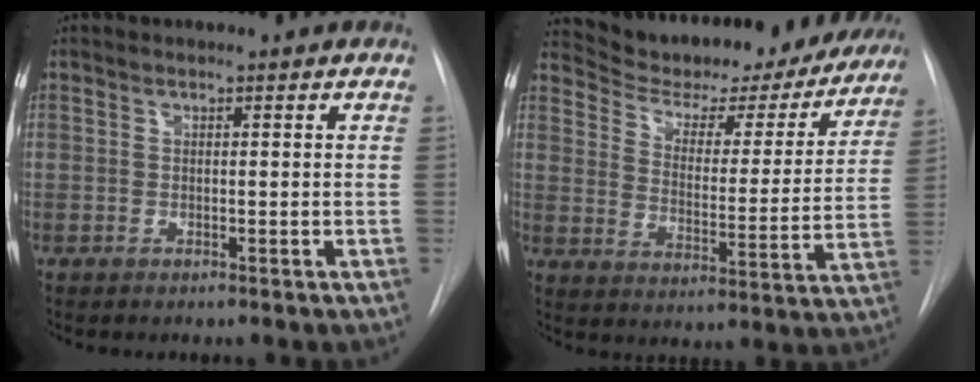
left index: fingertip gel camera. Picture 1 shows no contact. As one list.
[{"total": 22.6, "force": [20.5, 5.8, 7.4], "torque": [-0.109, -0.030, 0.268]}]